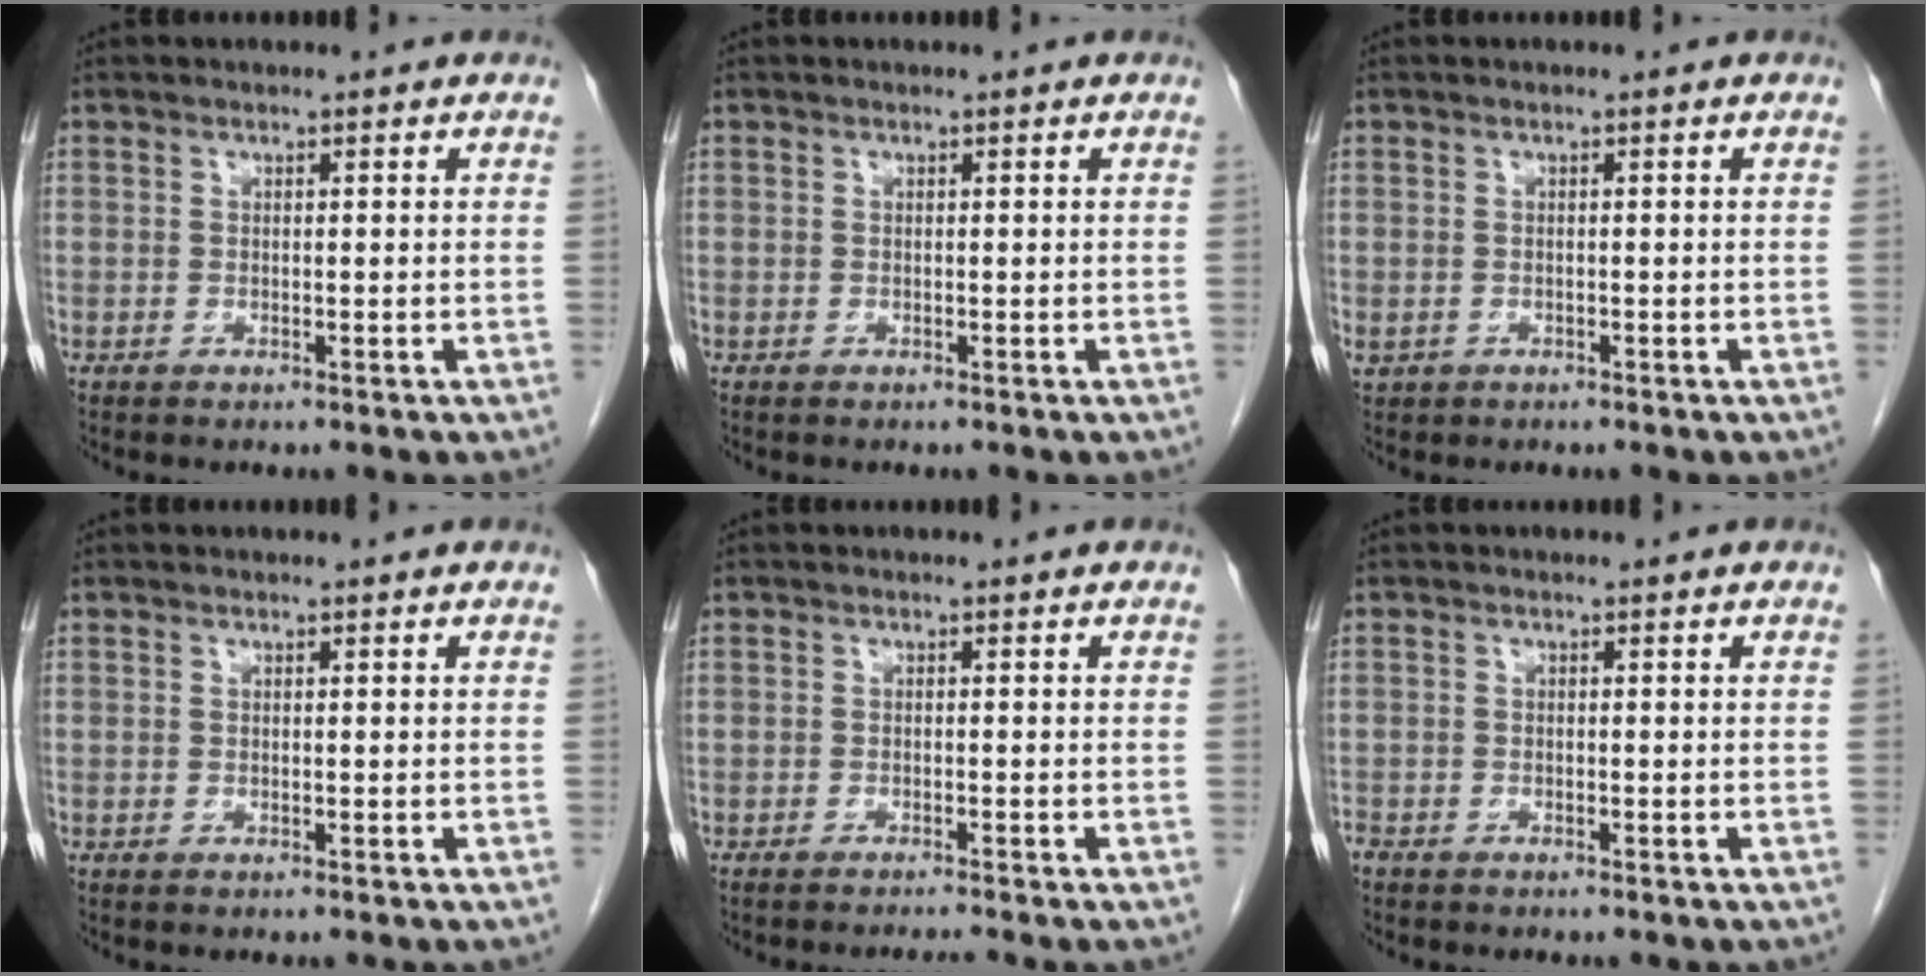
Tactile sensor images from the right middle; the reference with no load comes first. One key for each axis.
{"total": 0.0}
{"total": 1.5, "fx": -0.6, "fy": 1.3, "fz": 0.4, "tx": -0.014, "ty": 0.002, "tz": -0.003}
{"total": 0.0}
{"total": 2.5, "fx": -2.3, "fy": -0.9, "fz": 0.7, "tx": -0.011, "ty": -0.006, "tz": -0.036}
{"total": 2.0, "fx": -1.7, "fy": 0.9, "fz": 0.4, "tx": -0.017, "ty": -0.003, "tz": -0.032}